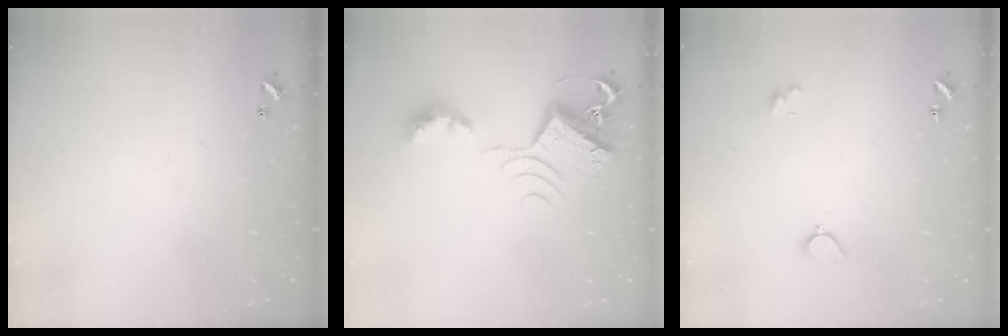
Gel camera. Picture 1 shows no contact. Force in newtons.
{"total": 8.1, "press": 8.1, "slide": 0.1}
{"total": 1.9, "press": 1.9, "slide": 0.6}